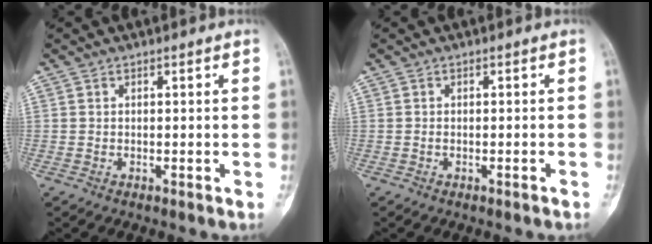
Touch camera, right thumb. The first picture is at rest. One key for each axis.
{"total": 0.8, "fx": -0.5, "fy": -0.1, "fz": 0.5, "tx": -0.018, "ty": 0.005, "tz": -0.004}